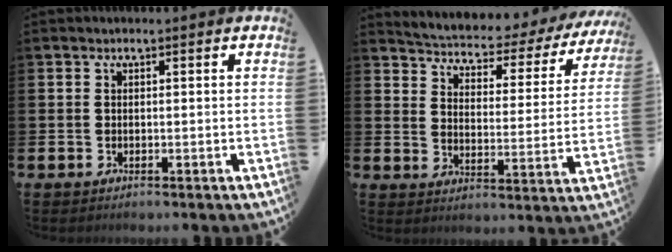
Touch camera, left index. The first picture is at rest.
{"total": 4.0, "force": [3.6, 1.2, 1.0], "torque": [-0.037, -0.036, 0.052]}